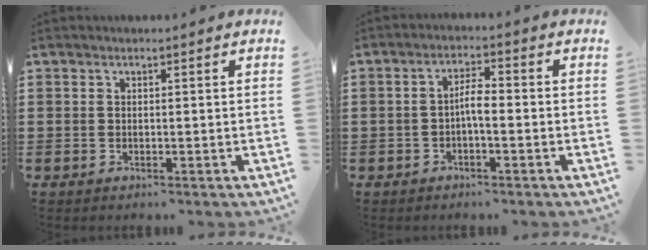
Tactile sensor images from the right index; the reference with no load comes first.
{"total": 3.0, "force": [-1.0, 0.5, 2.8], "torque": [-0.051, 0.003, -0.020]}